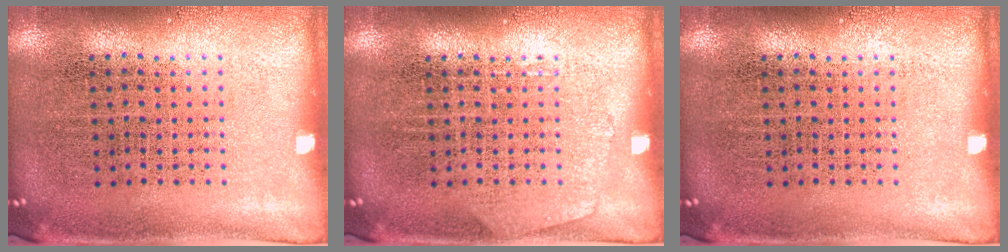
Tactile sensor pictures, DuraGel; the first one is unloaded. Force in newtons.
{"total": 0.9, "press": 0.9, "slide": 0.0}
{"total": 0.0}